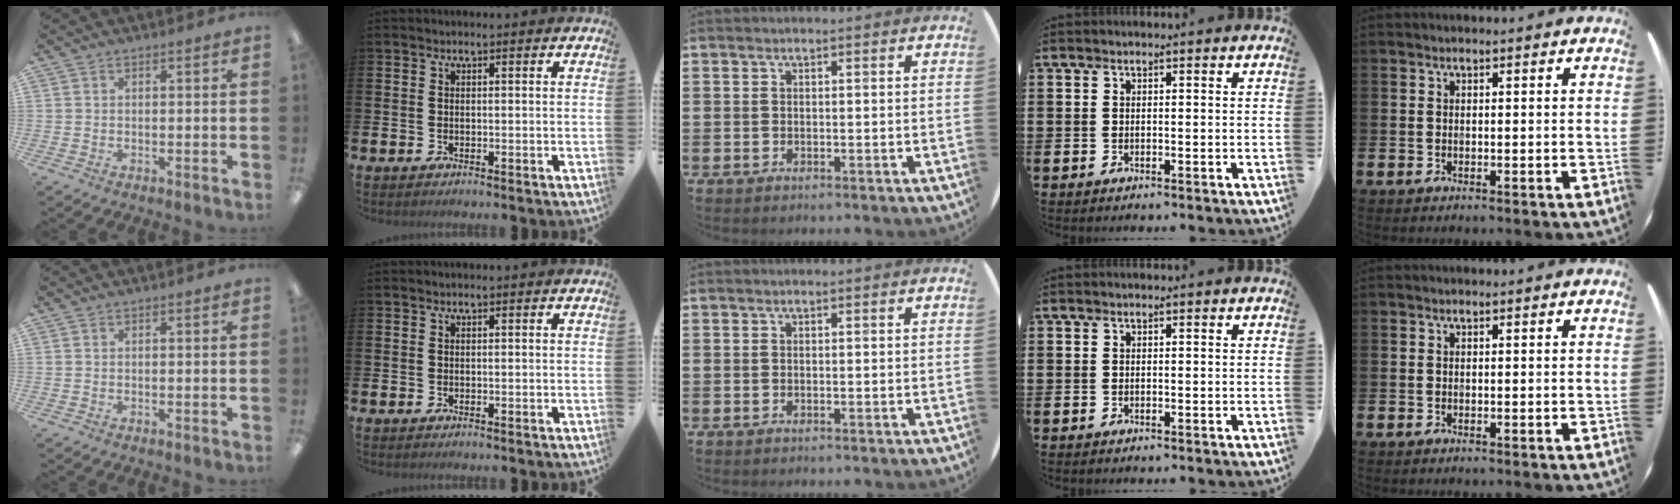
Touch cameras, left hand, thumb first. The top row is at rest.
{}